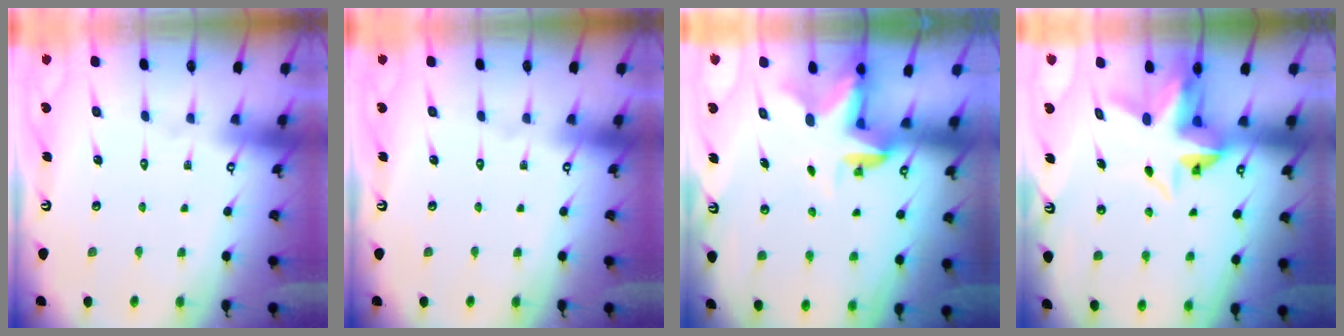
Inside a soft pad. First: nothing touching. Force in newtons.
{"total": 0.0}
{"total": 3.3, "press": 3.3, "slide": 0.1}
{"total": 6.4, "press": 6.4, "slide": 0.6}